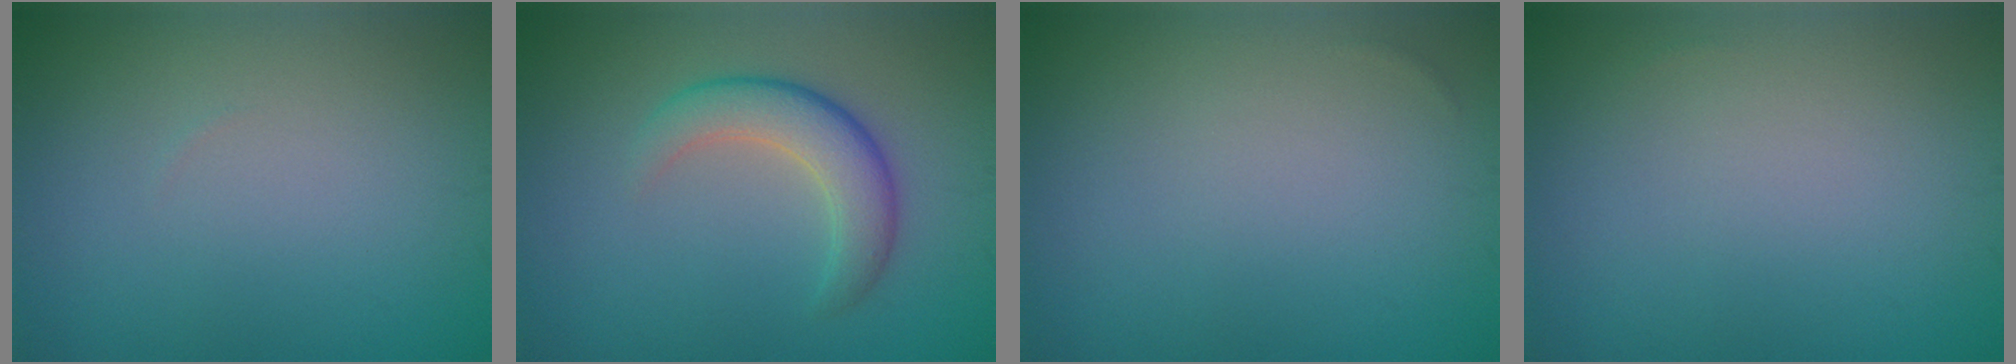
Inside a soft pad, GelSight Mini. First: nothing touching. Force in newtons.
{"total": 4.1, "press": 4.1, "slide": 0.1}
{"total": 0.0}
{"total": 0.0}